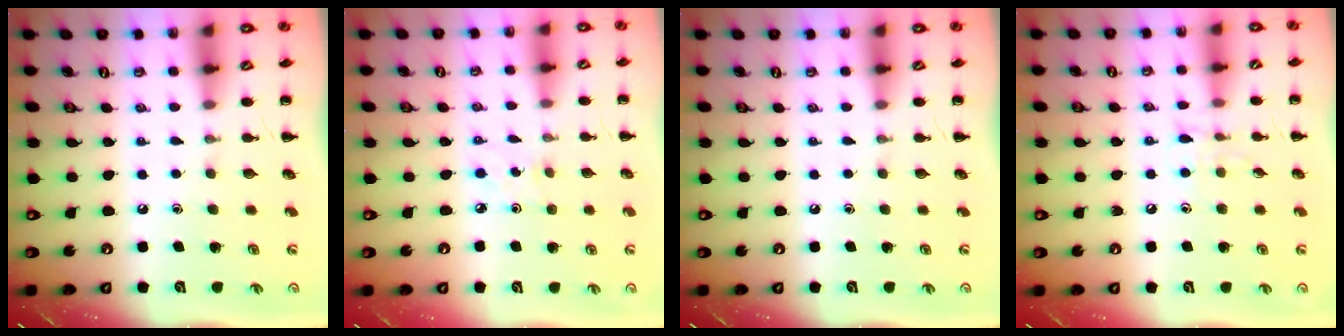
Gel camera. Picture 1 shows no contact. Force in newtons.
{"total": 2.7, "press": 2.5, "slide": 0.9}
{"total": 0.0}
{"total": 6.1, "press": 5.7, "slide": 2.1}